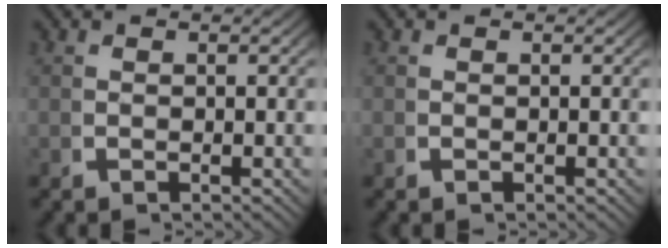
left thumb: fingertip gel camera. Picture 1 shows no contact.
{"total": 0.0}